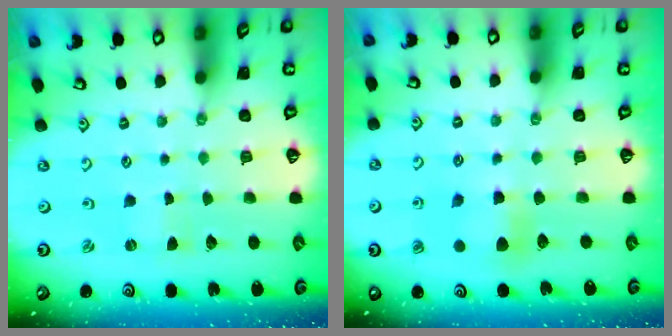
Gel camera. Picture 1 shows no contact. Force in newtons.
{"total": 5.7, "press": 5.7, "slide": 0.6}